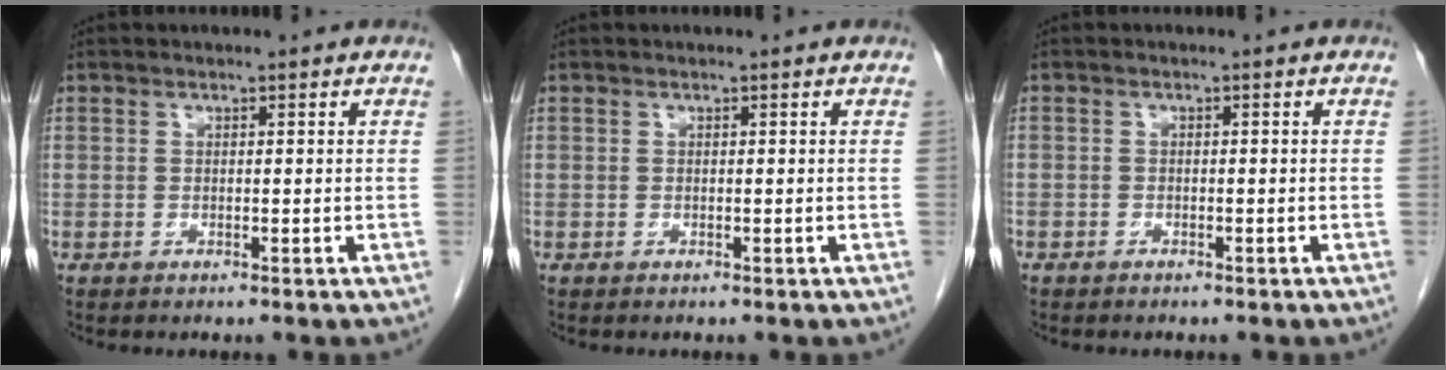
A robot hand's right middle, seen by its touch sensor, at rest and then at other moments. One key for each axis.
{"total": 0.0}
{"total": 0.8, "fx": -0.6, "fy": 0.5, "fz": 0.1, "tx": -0.008, "ty": 0.003, "tz": -0.012}